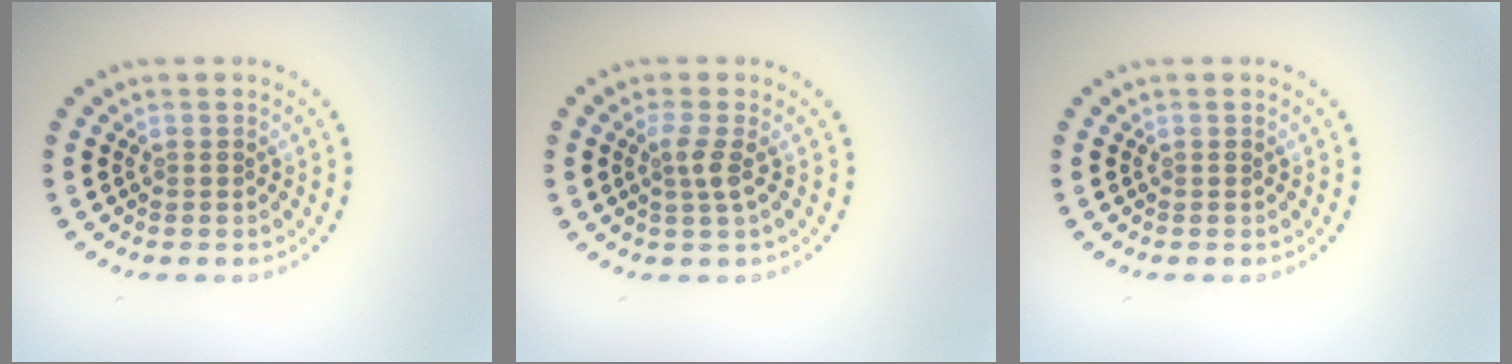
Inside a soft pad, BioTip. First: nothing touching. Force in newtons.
{"total": 1.8, "press": 1.3, "slide": 1.3}
{"total": 0.0}